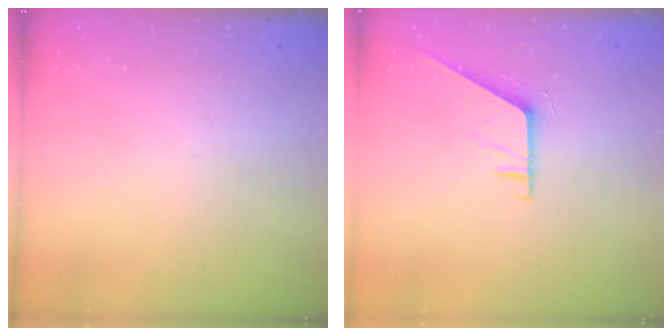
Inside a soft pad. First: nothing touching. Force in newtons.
{"total": 5.4, "press": 5.4, "slide": 0.5}